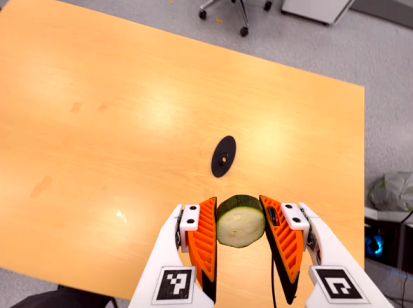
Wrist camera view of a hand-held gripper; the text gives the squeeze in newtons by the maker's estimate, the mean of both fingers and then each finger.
{"total": 12.1, "left": 11.1, "right": 13.0}